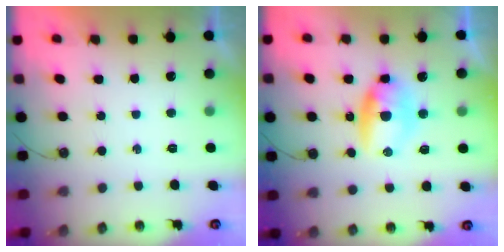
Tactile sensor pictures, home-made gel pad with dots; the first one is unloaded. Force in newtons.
{"total": 7.2, "press": 7.2, "slide": 0.6}